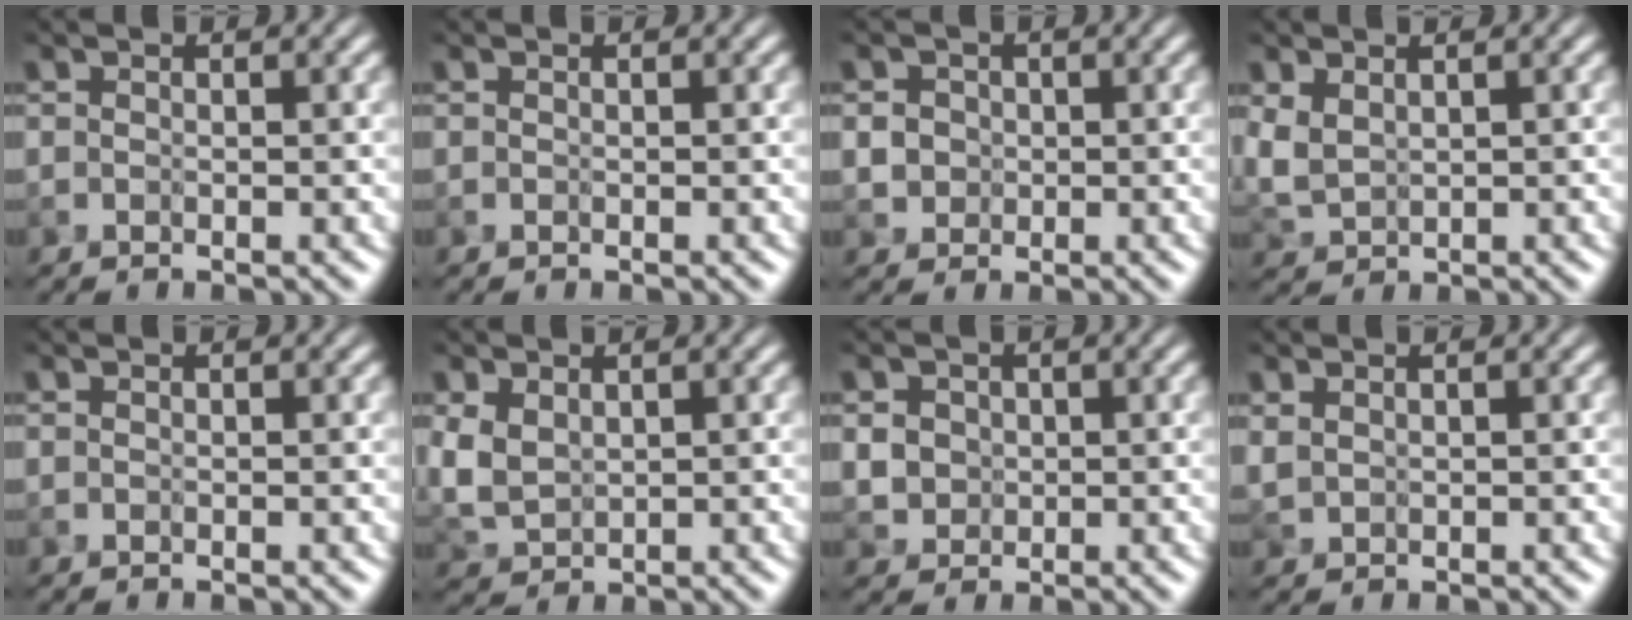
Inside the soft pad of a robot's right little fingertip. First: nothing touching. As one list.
[{"total": 0.0}, {"total": 2.1, "force": [0.0, 2.0, 0.8], "torque": [-0.019, -0.002, 0.012]}, {"total": 2.7, "force": [0.9, 1.8, 1.8], "torque": [-0.057, -0.001, 0.024]}, {"total": 0.0}, {"total": 3.7, "force": [0.7, 2.7, 2.4], "torque": [-0.072, -0.002, 0.019]}, {"total": 2.7, "force": [0.4, 2.4, 1.1], "torque": [-0.034, 0.001, 0.019]}, {"total": 1.1, "force": [0.6, 0.7, 0.6], "torque": [-0.020, -0.001, 0.019]}]